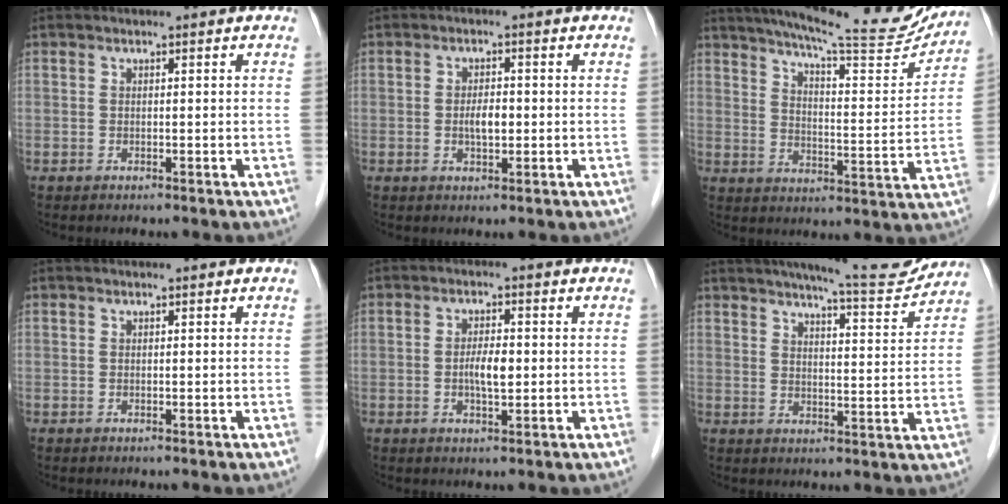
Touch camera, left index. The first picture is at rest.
{"total": 2.7, "force": [-0.5, 1.1, 2.4], "torque": [-0.045, 0.000, -0.005]}
{"total": 19.0, "force": [17.1, 1.6, 8.0], "torque": [-0.121, -0.038, 0.226]}
{"total": 0.0}
{"total": 3.4, "force": [-0.4, 1.0, 3.2], "torque": [-0.061, -0.002, -0.006]}
{"total": 10.3, "force": [9.6, 0.4, 3.6], "torque": [-0.049, -0.013, 0.124]}